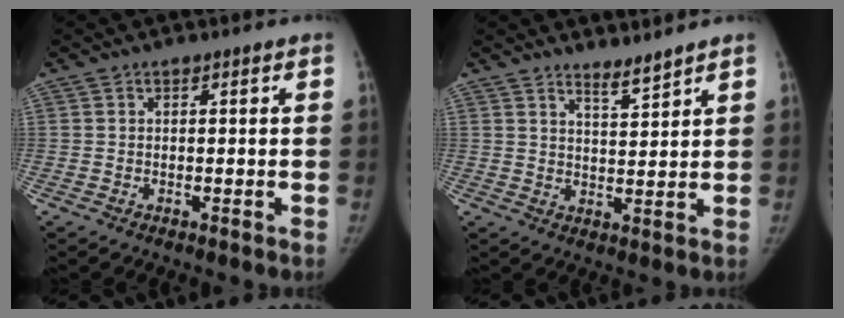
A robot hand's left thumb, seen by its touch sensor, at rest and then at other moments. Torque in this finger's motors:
{"motor_torque": [0.19, 0.19, 0.03, -0.18, -0.02]}